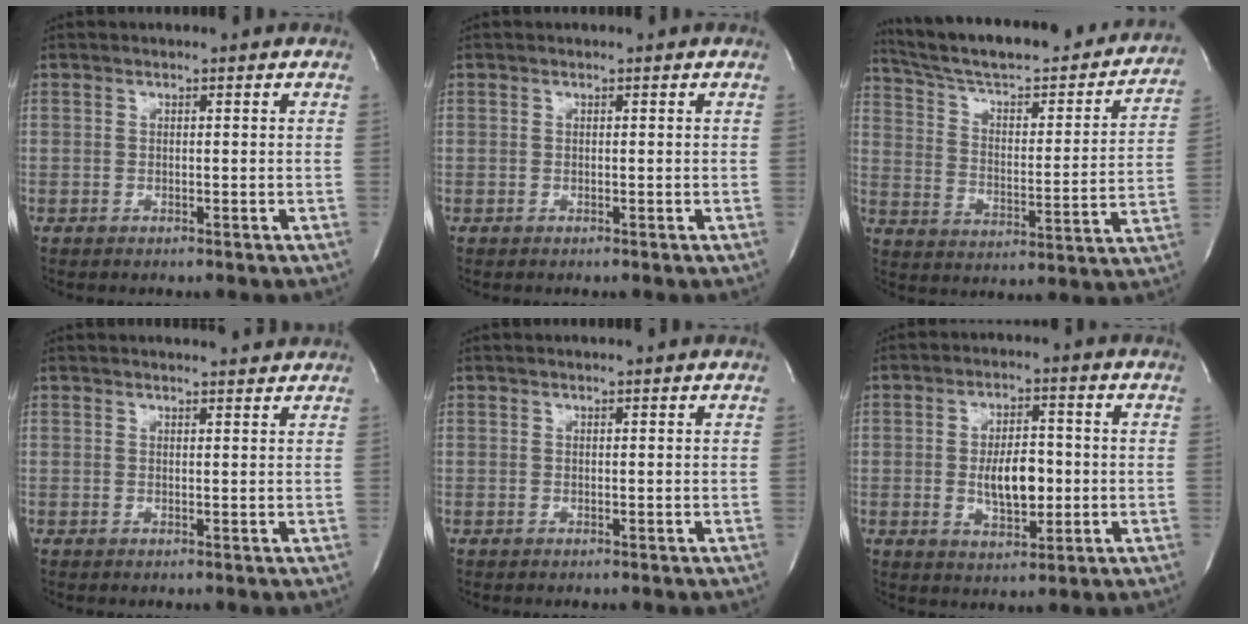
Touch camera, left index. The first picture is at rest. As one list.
[{"total": 0.0}, {"total": 28.7, "force": [25.2, 5.3, 12.6], "torque": [-0.197, -0.032, 0.338]}, {"total": 4.4, "force": [4.3, 0.3, 1.1], "torque": [-0.021, 0.009, 0.047]}, {"total": 1.2, "force": [1.1, -0.2, 0.4], "torque": [-0.009, 0.008, 0.018]}, {"total": 7.1, "force": [-0.6, 3.1, 6.4], "torque": [-0.112, 0.000, -0.005]}]